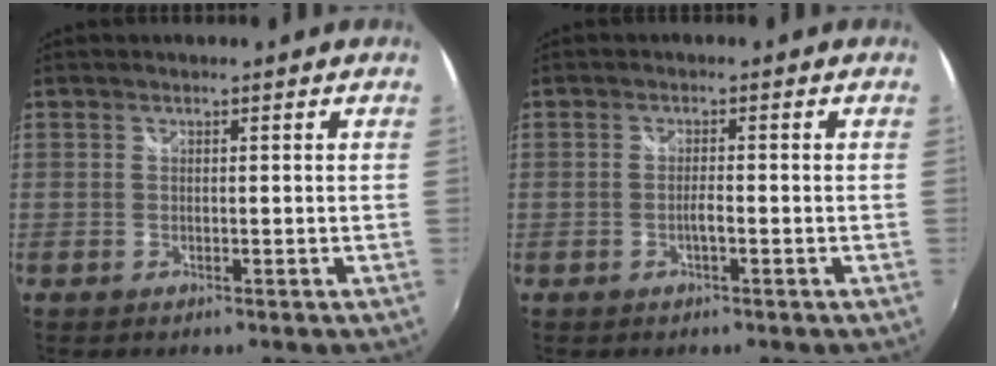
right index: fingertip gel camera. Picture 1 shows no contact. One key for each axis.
{"total": 1.5, "fx": -0.7, "fy": 0.2, "fz": 1.3, "tx": -0.025, "ty": 0.001, "tz": -0.014}